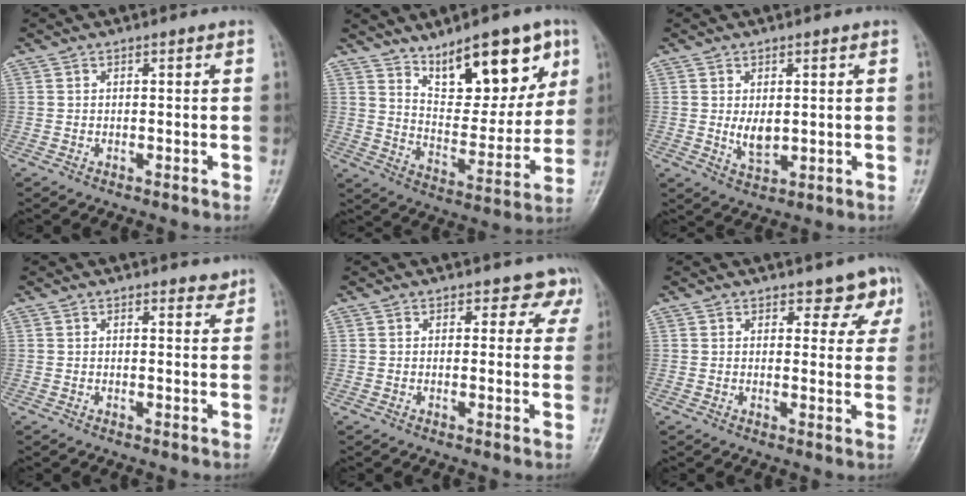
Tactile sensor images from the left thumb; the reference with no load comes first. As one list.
[{"total": 18.2, "force": [10.3, 7.7, 12.9], "torque": [-0.137, -0.055, 0.173]}, {"total": 4.1, "force": [0.3, 2.4, 3.3], "torque": [-0.045, -0.012, 0.014]}, {"total": 1.7, "force": [1.5, 0.7, 0.6], "torque": [0.005, -0.010, 0.016]}, {"total": 3.9, "force": [2.8, 2.7, 0.8], "torque": [0.028, -0.014, 0.017]}, {"total": 4.9, "force": [3.5, 2.8, 2.0], "torque": [0.011, -0.021, 0.035]}]